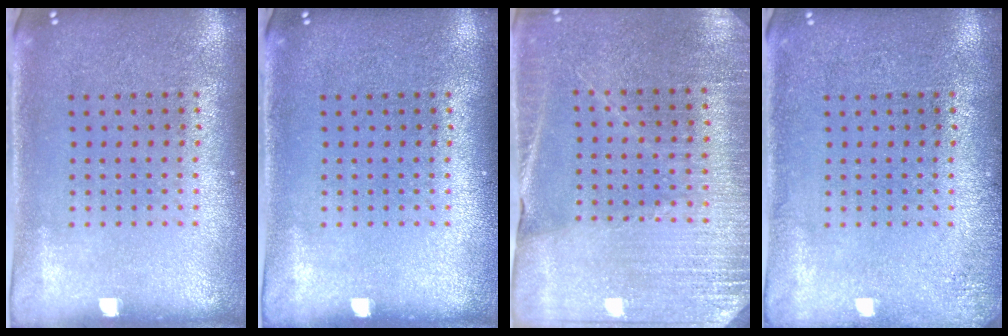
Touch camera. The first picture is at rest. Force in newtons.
{"total": 0.0}
{"total": 2.9, "press": 2.9, "slide": 0.2}
{"total": 1.3, "press": 1.3, "slide": 0.2}